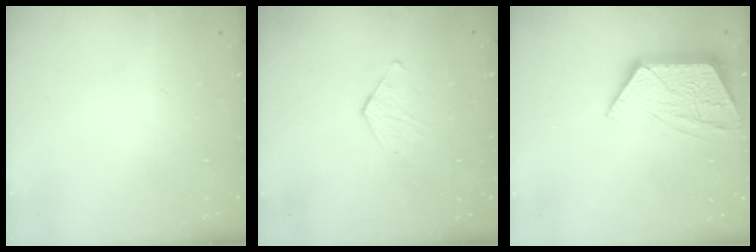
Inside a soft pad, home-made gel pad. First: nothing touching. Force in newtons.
{"total": 3.5, "press": 3.5, "slide": 0.3}
{"total": 12.1, "press": 12.1, "slide": 0.8}